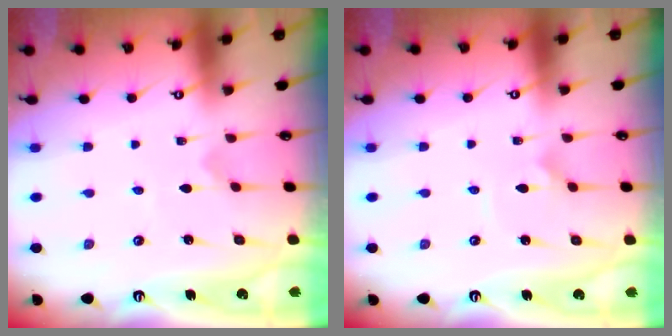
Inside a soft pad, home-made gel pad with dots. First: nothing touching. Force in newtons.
{"total": 2.1, "press": 2.1, "slide": 0.0}